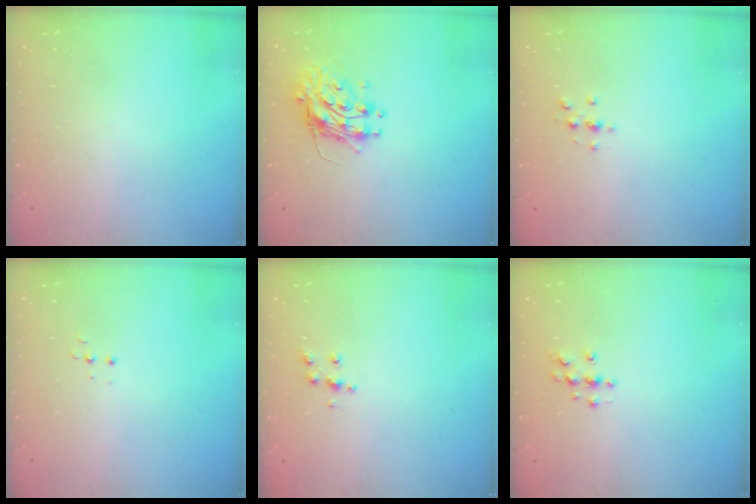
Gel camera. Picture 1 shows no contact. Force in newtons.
{"total": 10.4, "press": 10.4, "slide": 0.2}
{"total": 2.1, "press": 2.1, "slide": 0.2}
{"total": 3.5, "press": 3.4, "slide": 0.8}
{"total": 6.2, "press": 6.2, "slide": 0.5}
{"total": 4.5, "press": 4.4, "slide": 0.5}